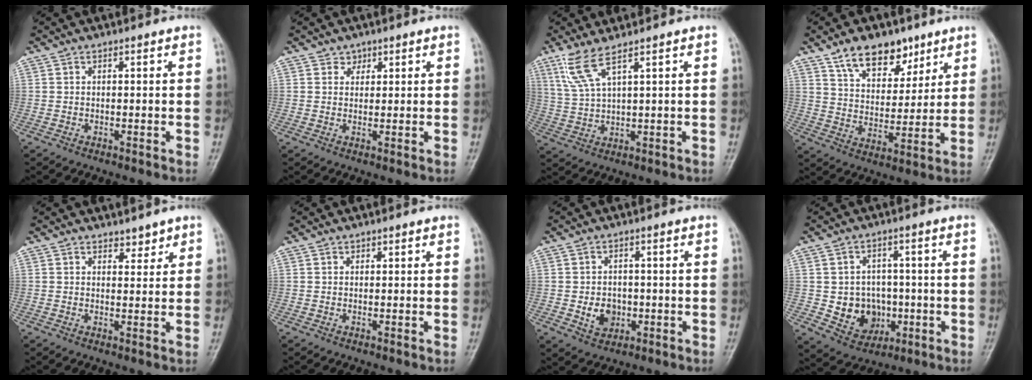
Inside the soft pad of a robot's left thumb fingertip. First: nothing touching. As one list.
[{"total": 1.6, "force": [0.9, 1.3, 0.0], "torque": [0.020, -0.005, 0.011]}, {"total": 5.8, "force": [3.9, 0.8, 4.2], "torque": [-0.102, -0.017, 0.092]}, {"total": 12.2, "force": [8.0, 7.0, 6.0], "torque": [-0.056, -0.047, 0.138]}, {"total": 2.4, "force": [2.0, 1.3, 0.7], "torque": [0.009, -0.012, 0.026]}, {"total": 0.0}, {"total": 5.2, "force": [-1.1, 4.2, 2.8], "torque": [-0.024, 0.005, -0.011]}, {"total": 9.2, "force": [-1.5, 8.1, 4.3], "torque": [-0.021, 0.009, -0.011]}]